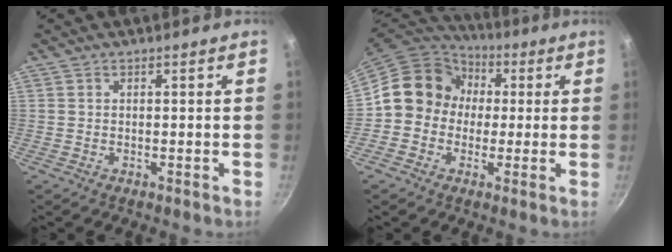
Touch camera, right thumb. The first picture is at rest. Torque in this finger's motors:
{"motor_torque": [1.80, 1.75, 0.68, -0.56, 0.07]}